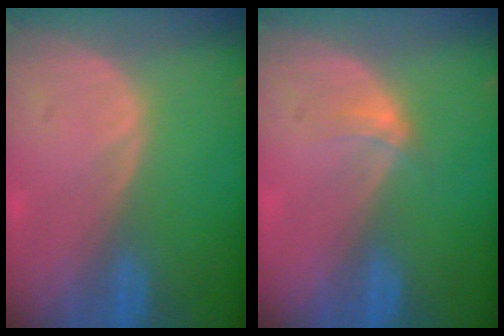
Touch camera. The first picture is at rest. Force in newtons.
{"total": 1.9, "press": 1.5, "slide": 1.1}